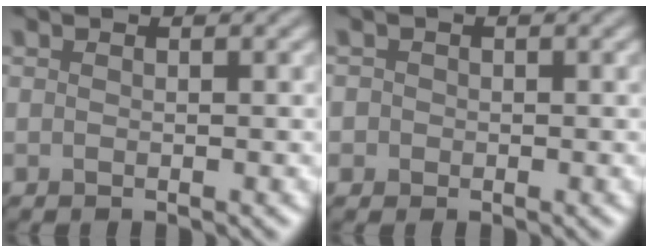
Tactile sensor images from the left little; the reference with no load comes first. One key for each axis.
{"total": 1.2, "fx": 0.0, "fy": 1.2, "fz": 0.2, "tx": 0.011, "ty": 0.003, "tz": -0.006}